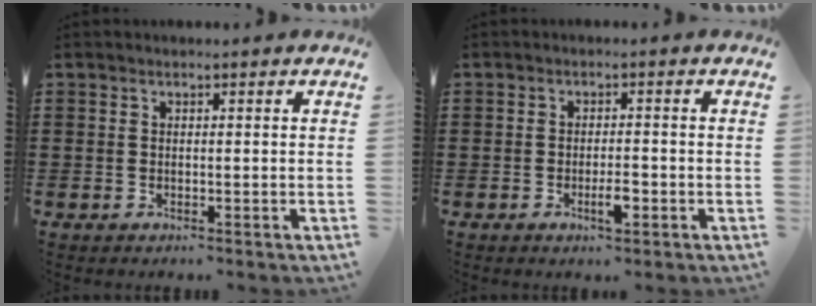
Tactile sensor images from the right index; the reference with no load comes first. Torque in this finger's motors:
{"motor_torque": [1.09, 0.88, 0.47, 0.18]}